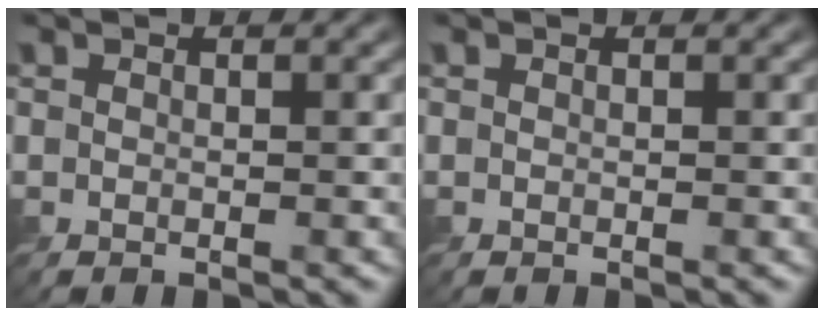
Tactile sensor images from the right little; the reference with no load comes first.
{"total": 0.0}